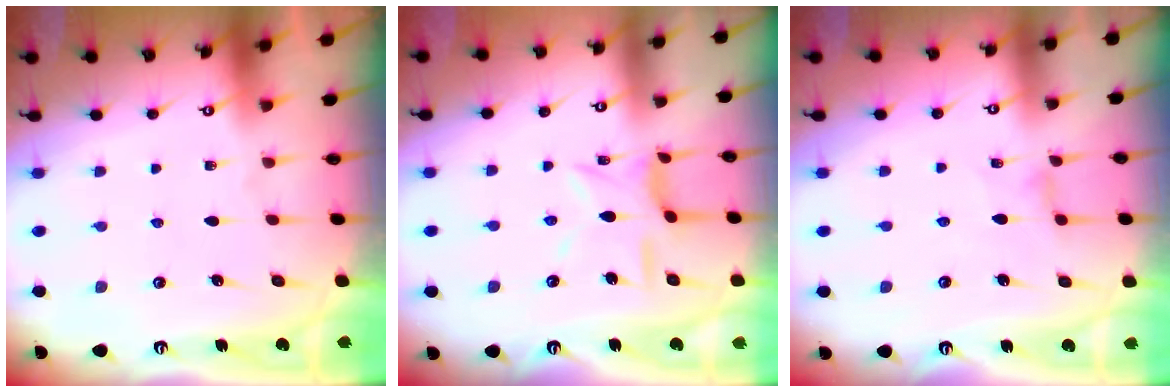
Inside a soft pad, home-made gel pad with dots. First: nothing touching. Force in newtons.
{"total": 7.7, "press": 7.7, "slide": 0.5}
{"total": 1.4, "press": 1.3, "slide": 0.4}